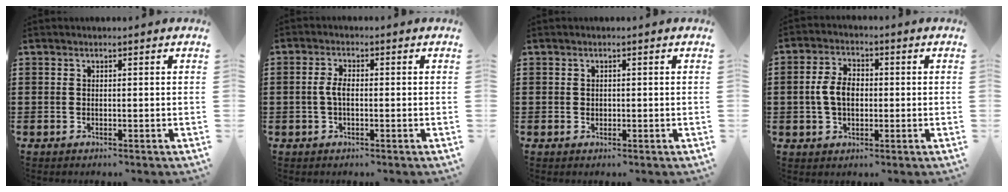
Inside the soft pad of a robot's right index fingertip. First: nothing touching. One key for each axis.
{"total": 2.9, "fx": -0.4, "fy": 1.3, "fz": 2.6, "tx": -0.065, "ty": -0.002, "tz": -0.012}
{"total": 0.6, "fx": 0.2, "fy": 0.6, "fz": 0.2, "tx": -0.004, "ty": 0.004, "tz": 0.004}
{"total": 5.7, "fx": -0.2, "fy": 3.6, "fz": 4.3, "tx": -0.108, "ty": 0.006, "tz": -0.012}